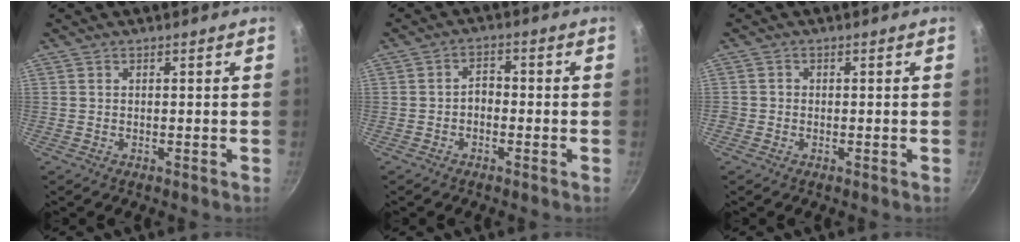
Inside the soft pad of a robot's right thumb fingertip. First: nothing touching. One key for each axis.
{"total": 2.7, "fx": -0.9, "fy": 1.8, "fz": 1.8, "tx": -0.017, "ty": 0.016, "tz": -0.019}
{"total": 1.2, "fx": -0.4, "fy": 1.1, "fz": 0.2, "tx": -0.002, "ty": 0.002, "tz": -0.009}